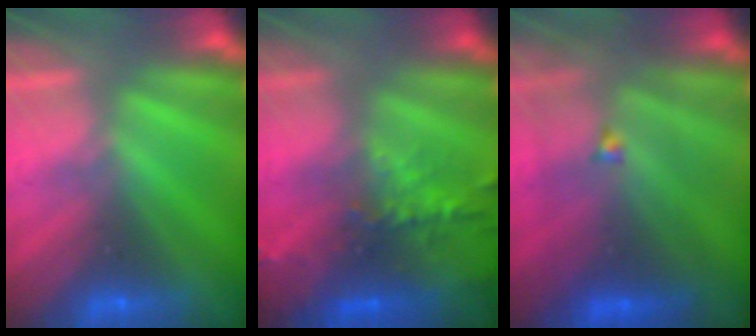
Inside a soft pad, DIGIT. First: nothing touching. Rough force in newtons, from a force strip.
{"total": 6.4}
{"total": 4.8}